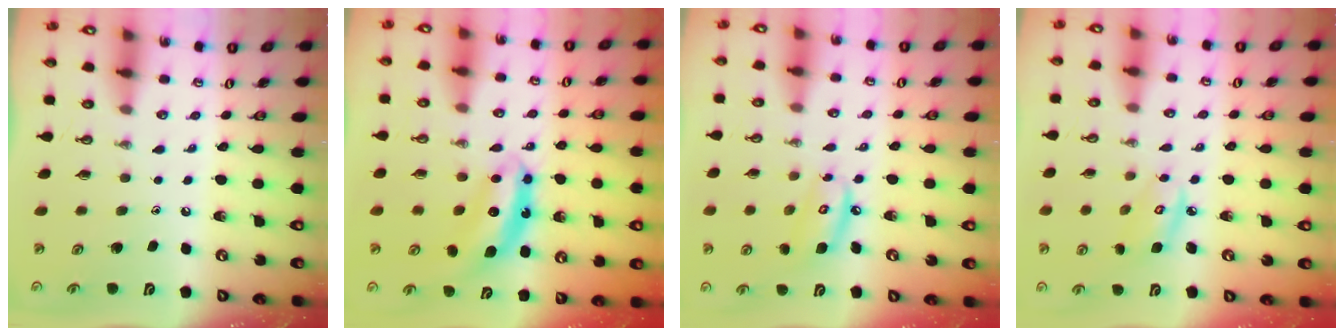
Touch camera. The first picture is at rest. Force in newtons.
{"total": 7.3, "press": 7.3, "slide": 0.3}
{"total": 8.1, "press": 8.1, "slide": 0.6}
{"total": 6.2, "press": 6.2, "slide": 0.3}